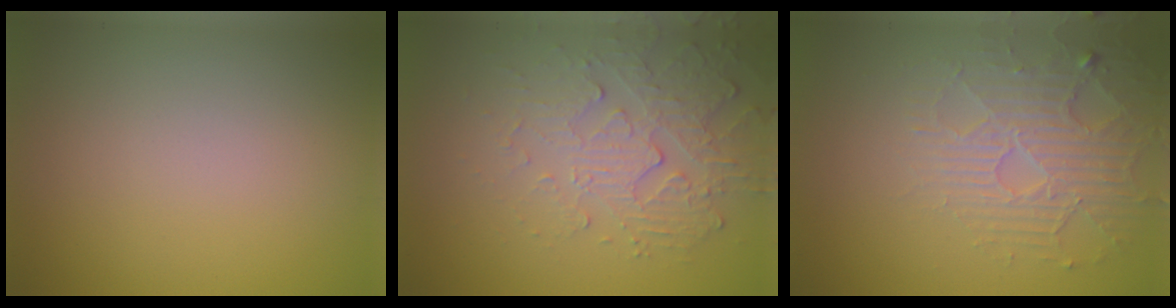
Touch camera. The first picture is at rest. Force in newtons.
{"total": 4.2, "press": 3.6, "slide": 2.1}
{"total": 5.0, "press": 3.4, "slide": 3.6}